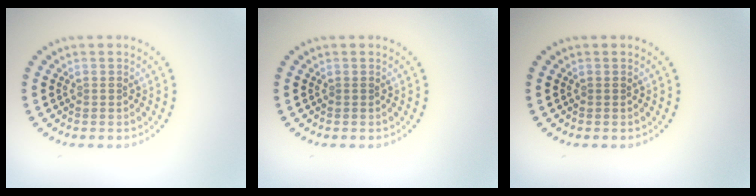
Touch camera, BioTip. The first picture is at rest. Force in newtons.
{"total": 0.0}
{"total": 0.0}